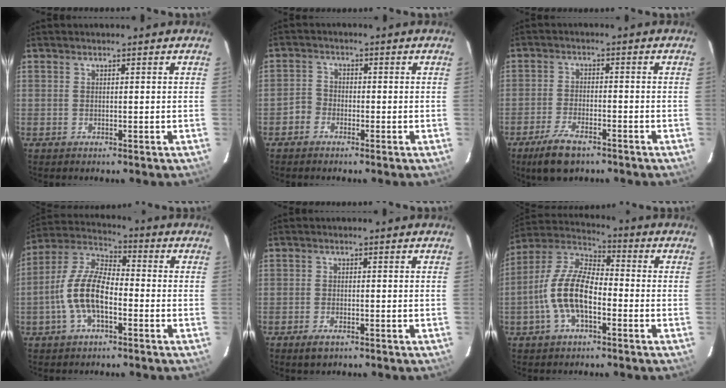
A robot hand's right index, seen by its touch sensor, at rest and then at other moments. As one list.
[{"total": 2.8, "force": [-1.7, 2.2, 0.1], "torque": [-0.004, 0.011, -0.034]}, {"total": 7.8, "force": [-5.5, 2.9, 4.6], "torque": [-0.115, -0.012, -0.101]}, {"total": 11.7, "force": [-3.4, 5.2, 9.9], "torque": [-0.212, 0.011, -0.069]}, {"total": 2.8, "force": [-1.9, 1.2, 1.6], "torque": [-0.039, -0.006, -0.034]}, {"total": 12.8, "force": [-3.7, 5.9, 10.8], "torque": [-0.226, 0.010, -0.074]}]